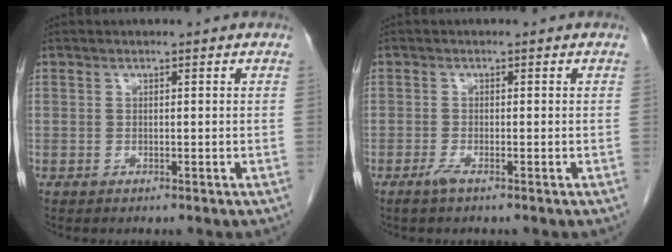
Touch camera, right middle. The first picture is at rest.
{"total": 1.4, "force": [-1.0, 0.0, 1.1], "torque": [-0.025, -0.004, -0.022]}